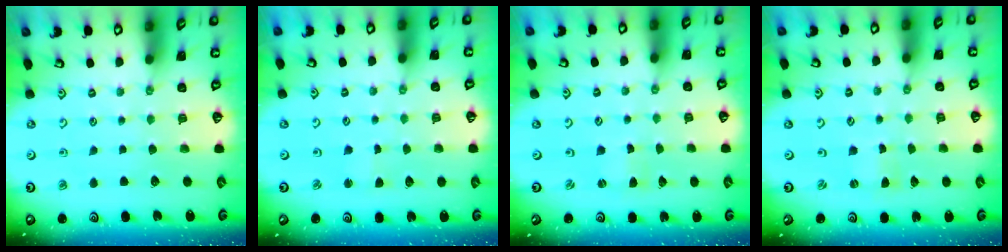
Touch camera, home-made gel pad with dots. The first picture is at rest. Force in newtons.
{"total": 1.3, "press": 1.3, "slide": 0.2}
{"total": 0.7, "press": 0.7, "slide": 0.2}
{"total": 0.0}